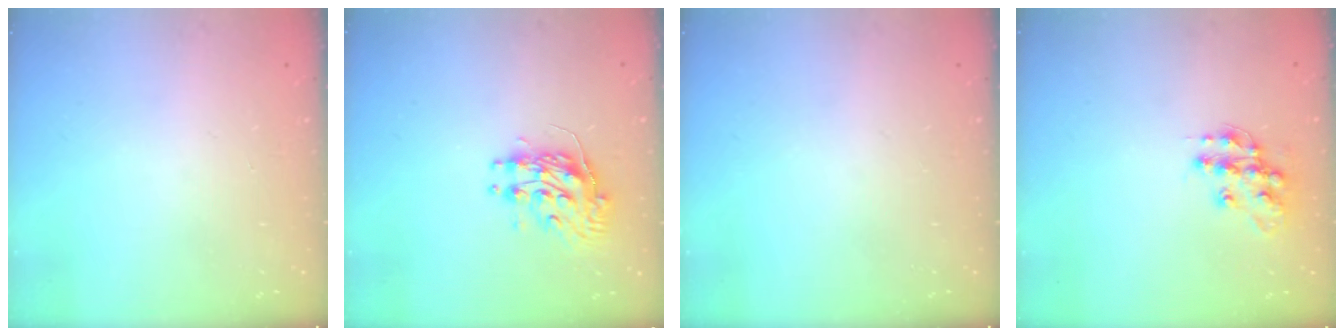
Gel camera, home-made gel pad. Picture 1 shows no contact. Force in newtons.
{"total": 9.8, "press": 9.7, "slide": 0.8}
{"total": 0.0}
{"total": 13.6, "press": 13.6, "slide": 0.8}